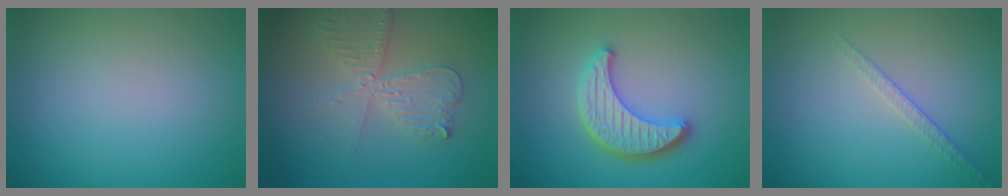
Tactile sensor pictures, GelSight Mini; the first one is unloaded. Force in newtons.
{"total": 4.1, "press": 3.5, "slide": 2.0}
{"total": 4.5, "press": 3.8, "slide": 2.4}
{"total": 1.4, "press": 0.8, "slide": 1.1}